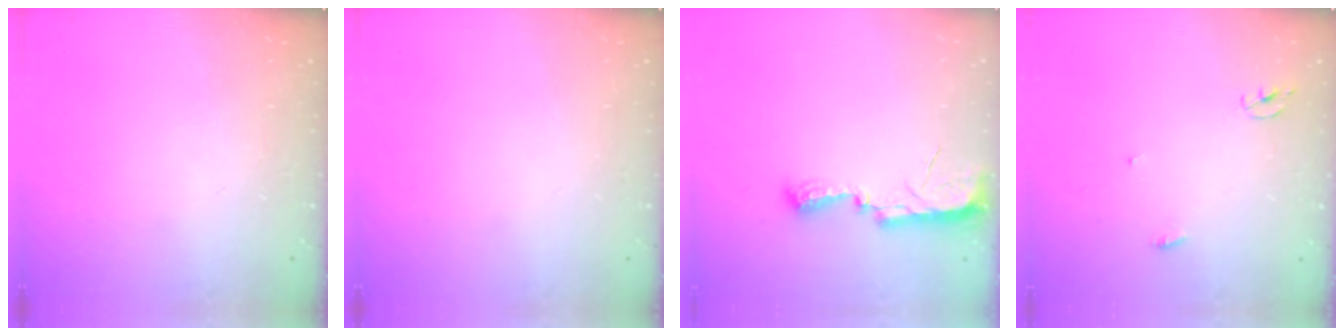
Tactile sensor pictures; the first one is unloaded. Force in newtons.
{"total": 0.0}
{"total": 10.1, "press": 8.9, "slide": 4.8}
{"total": 2.3, "press": 2.3, "slide": 0.2}